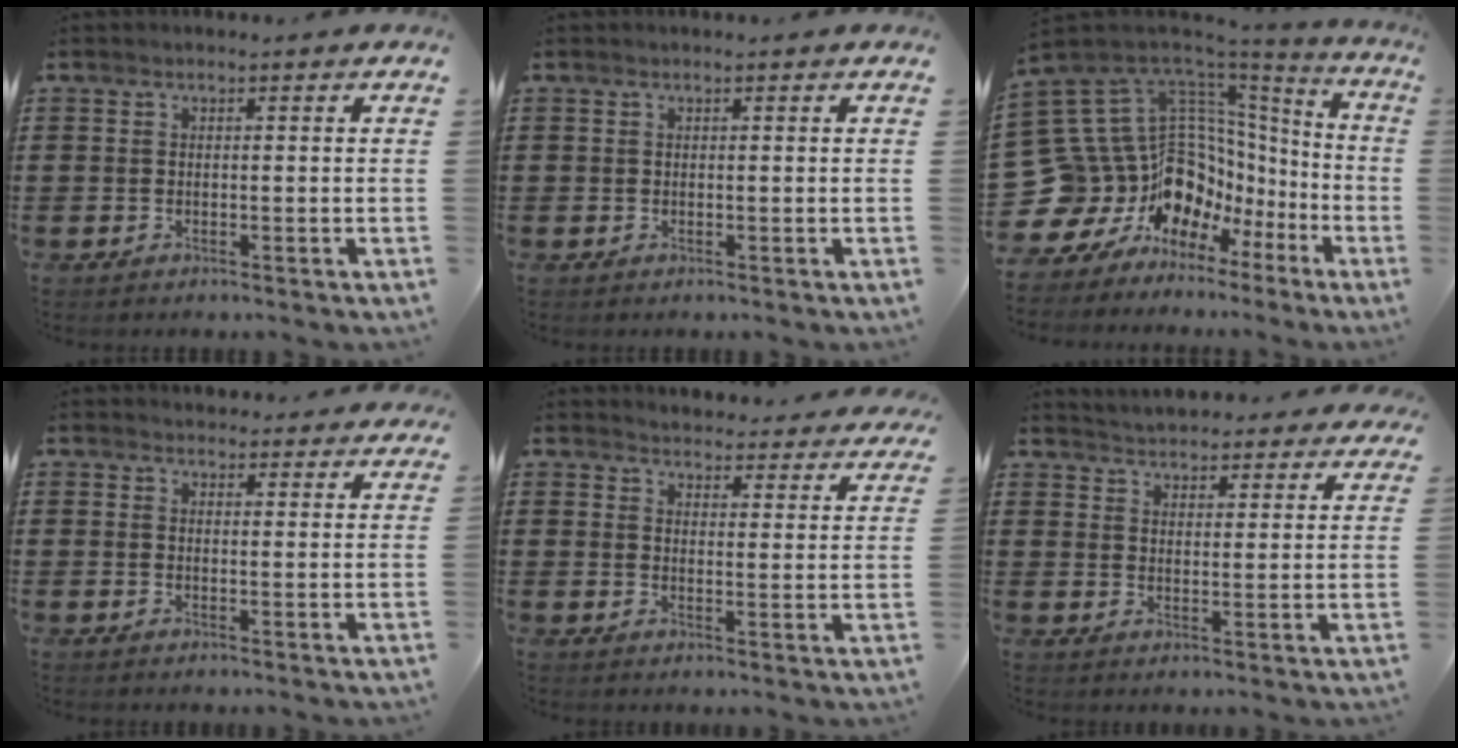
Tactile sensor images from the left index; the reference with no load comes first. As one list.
[{"total": 0.0}, {"total": 15.3, "force": [-3.3, 13.2, 7.0], "torque": [-0.188, -0.041, -0.013]}, {"total": 2.8, "force": [2.8, 0.4, 0.0], "torque": [0.002, -0.011, 0.051]}, {"total": 3.8, "force": [3.8, -0.1, -0.1], "torque": [-0.010, -0.030, 0.064]}, {"total": 4.4, "force": [4.4, 0.0, 0.0], "torque": [-0.021, -0.026, 0.078]}]